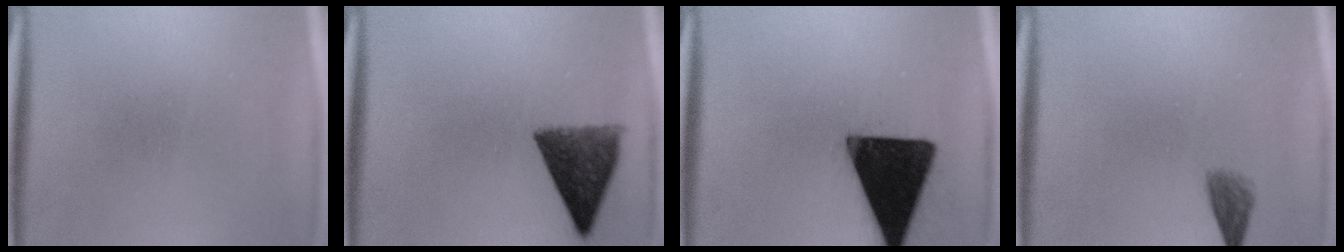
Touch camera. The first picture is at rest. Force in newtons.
{"total": 9.2}
{"total": 19.7}
{"total": 2.0}